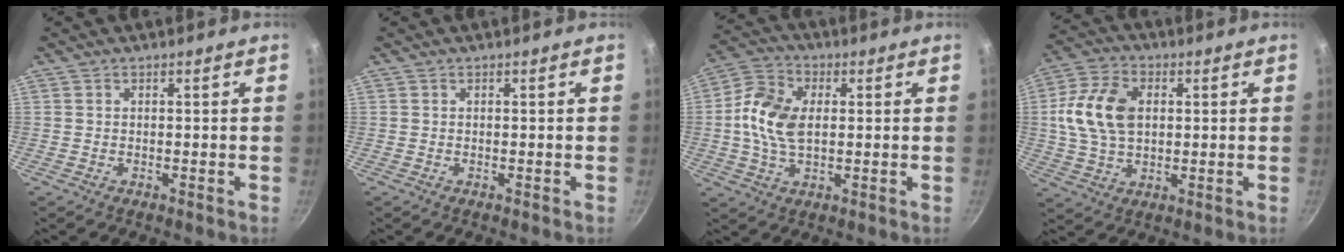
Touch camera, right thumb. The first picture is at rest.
{"total": 0.0}
{"total": 11.1, "force": [0.7, 7.0, 8.5], "torque": [-0.155, 0.014, 0.002]}
{"total": 13.2, "force": [1.8, 8.9, 9.5], "torque": [-0.168, 0.008, 0.027]}